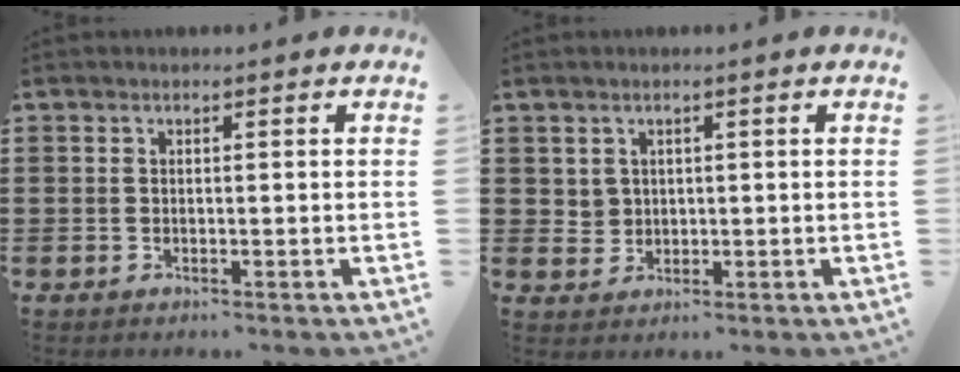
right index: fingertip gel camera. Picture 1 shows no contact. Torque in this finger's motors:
{"motor_torque": [0.99, 1.12, 0.00, 0.01]}